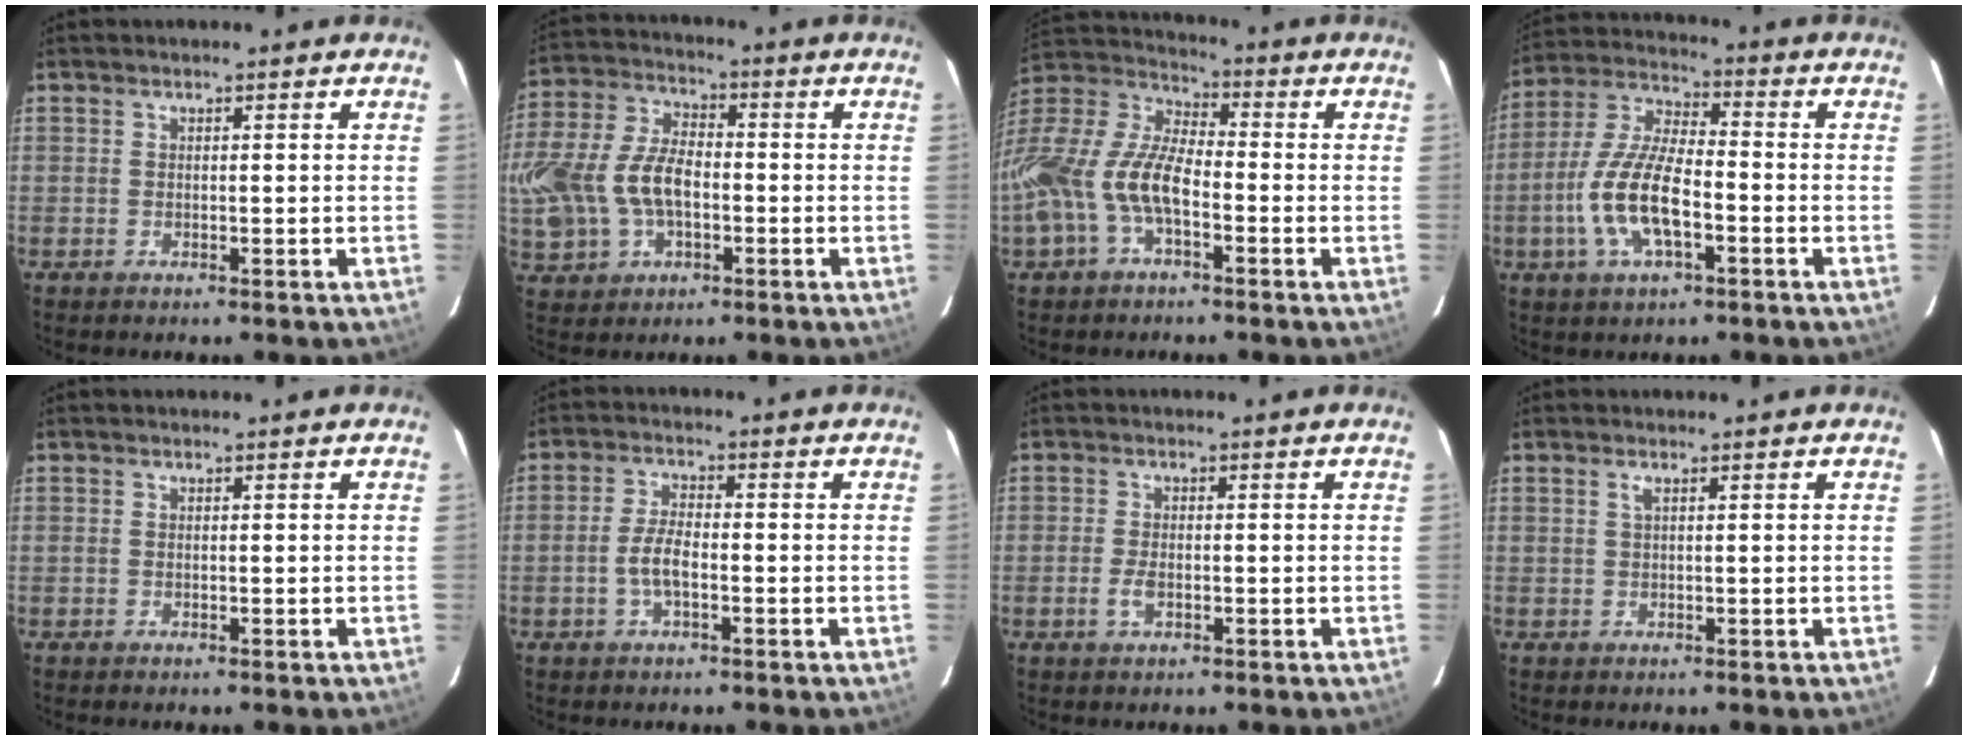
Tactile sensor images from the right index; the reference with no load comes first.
{"total": 18.0, "force": [-2.7, 11.9, 13.2], "torque": [-0.318, 0.014, -0.040]}
{"total": 17.7, "force": [-5.7, 8.4, 14.5], "torque": [-0.309, -0.003, -0.120]}
{"total": 13.2, "force": [-4.1, 4.8, 11.7], "torque": [-0.247, -0.002, -0.079]}
{"total": 0.0}
{"total": 4.6, "force": [-1.5, 1.5, 4.0], "torque": [-0.086, 0.003, -0.029]}
{"total": 2.7, "force": [-1.0, 1.3, 2.2], "torque": [-0.048, -0.002, -0.019]}
{"total": 0.8, "force": [0.3, 0.0, 0.7], "torque": [-0.014, 0.003, 0.005]}